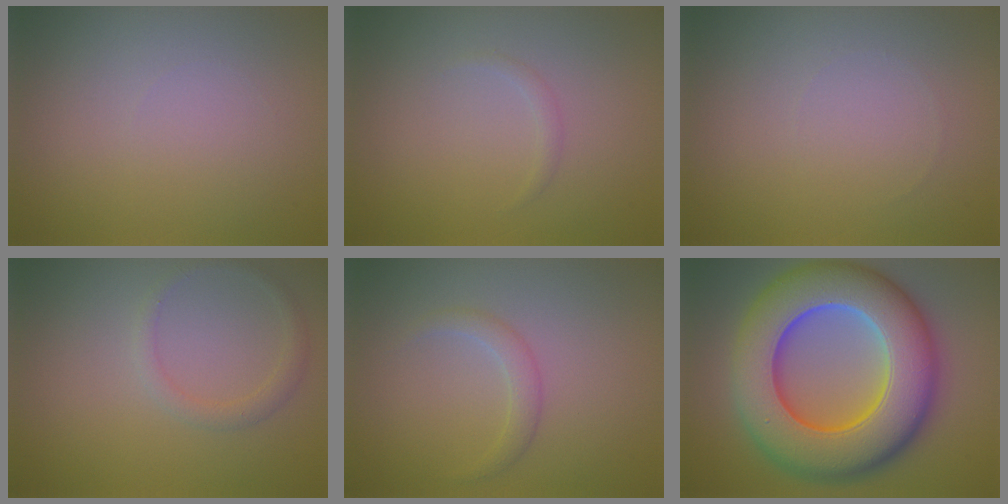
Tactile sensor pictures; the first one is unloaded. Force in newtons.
{"total": 0.6, "press": 0.6, "slide": 0.0}
{"total": 0.0}
{"total": 1.4, "press": 1.4, "slide": 0.2}
{"total": 1.6, "press": 1.6, "slide": 0.1}
{"total": 14.5, "press": 14.5, "slide": 0.4}